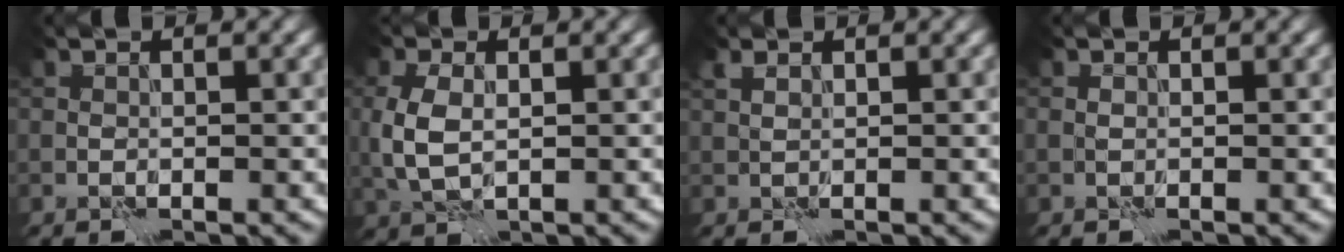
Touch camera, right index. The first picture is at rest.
{"total": 3.4, "force": [0.3, 2.2, 2.6], "torque": [-0.071, -0.001, 0.010]}
{"total": 1.1, "force": [0.9, 0.5, 0.4], "torque": [-0.009, 0.003, 0.019]}
{"total": 0.0}